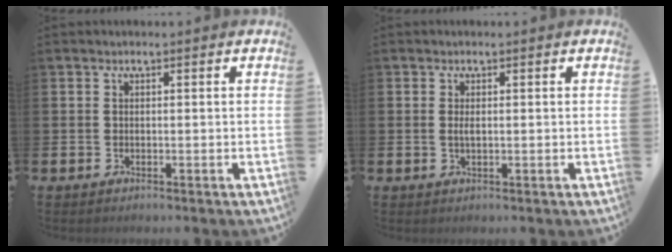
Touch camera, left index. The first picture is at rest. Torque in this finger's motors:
{"motor_torque": [0.56, -0.17, 0.22, 0.08]}